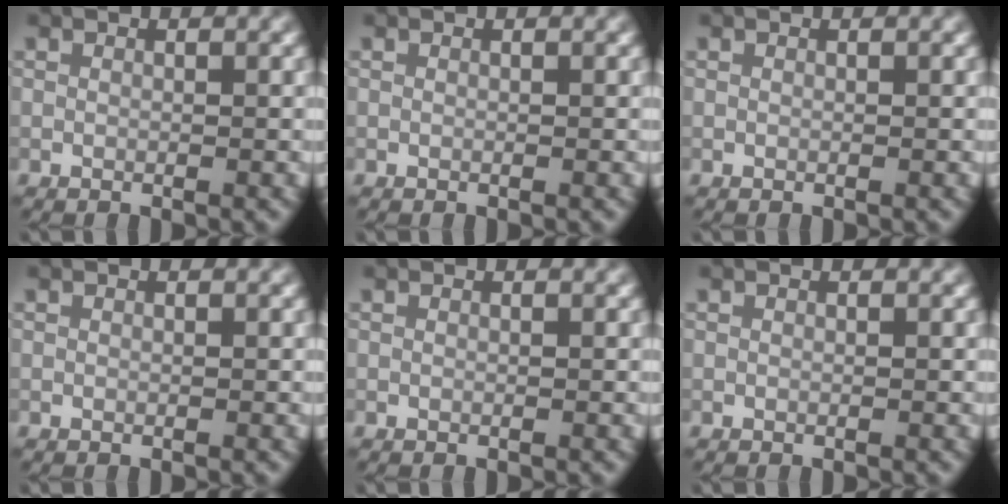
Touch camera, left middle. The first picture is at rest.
{"total": 0.0}
{"total": 0.0}
{"total": 0.0}
{"total": 0.0}
{"total": 0.0}